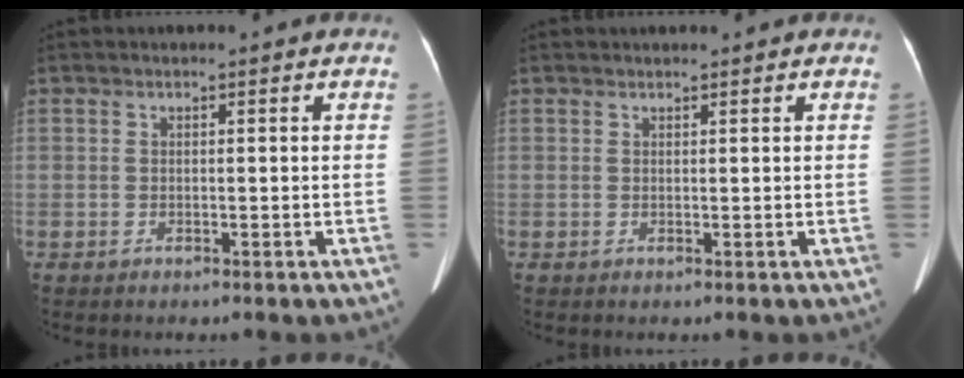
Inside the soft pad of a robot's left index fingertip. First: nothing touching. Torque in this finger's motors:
{"motor_torque": [-0.24, 0.26, -0.25, -0.03]}